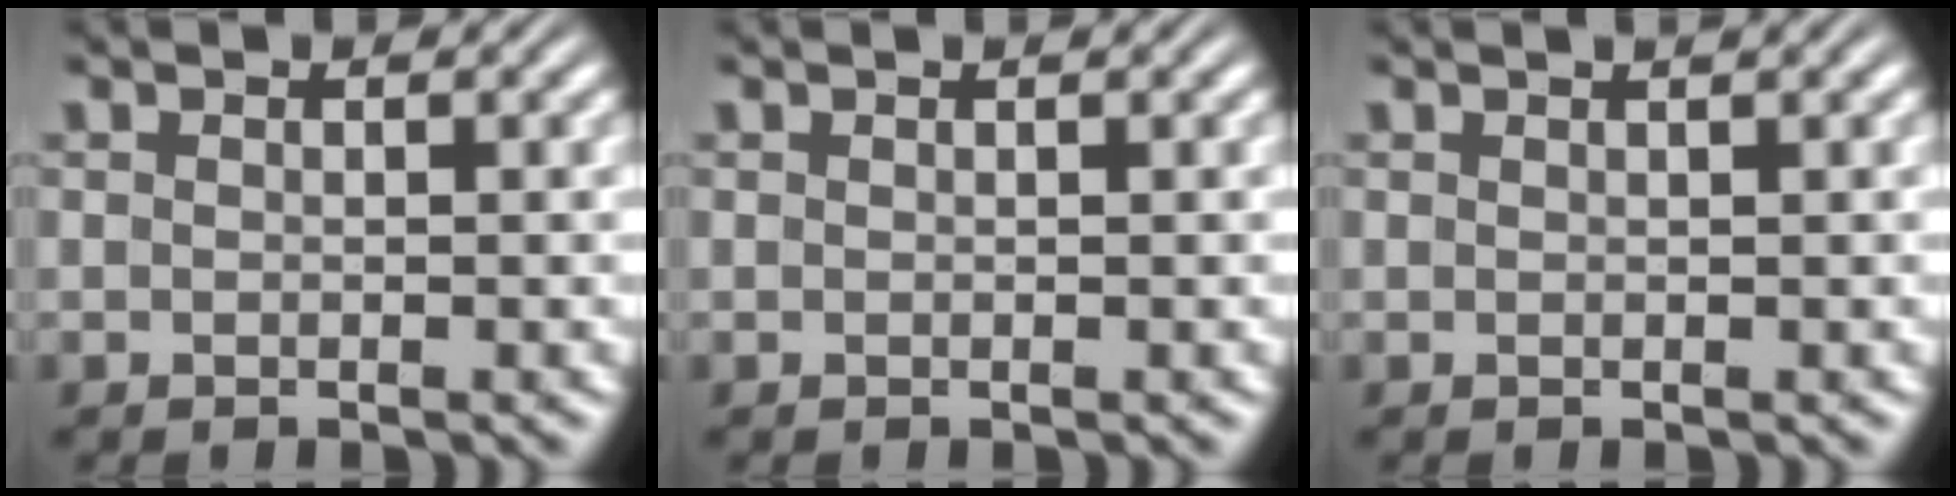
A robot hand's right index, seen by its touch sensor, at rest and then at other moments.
{"total": 0.0}
{"total": 0.8, "force": [0.7, -0.3, 0.4], "torque": [0.002, 0.004, 0.010]}